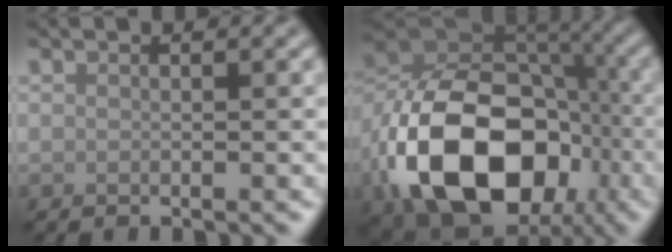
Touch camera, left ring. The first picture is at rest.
{"total": 16.0, "force": [-5.7, 10.8, 10.3], "torque": [-0.177, -0.008, -0.109]}